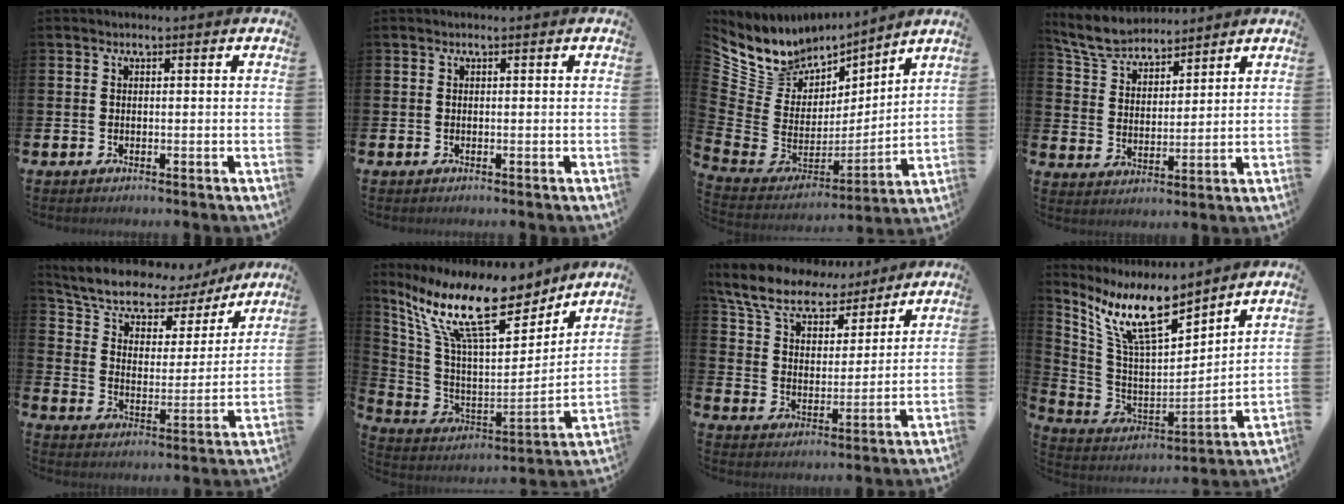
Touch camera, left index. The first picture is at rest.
{"total": 0.0}
{"total": 8.4, "force": [7.5, 3.7, -0.8], "torque": [-0.045, -0.070, 0.141]}
{"total": 6.6, "force": [6.2, 1.8, 1.3], "torque": [-0.053, -0.026, 0.115]}
{"total": 8.2, "force": [7.2, 3.2, 2.2], "torque": [-0.074, -0.053, 0.122]}
{"total": 15.2, "force": [11.8, 4.4, 8.5], "torque": [-0.201, -0.072, 0.208]}
{"total": 8.7, "force": [7.8, 3.0, 2.4], "torque": [-0.087, -0.050, 0.139]}
{"total": 11.6, "force": [9.2, 3.2, 6.4], "torque": [-0.158, -0.050, 0.163]}